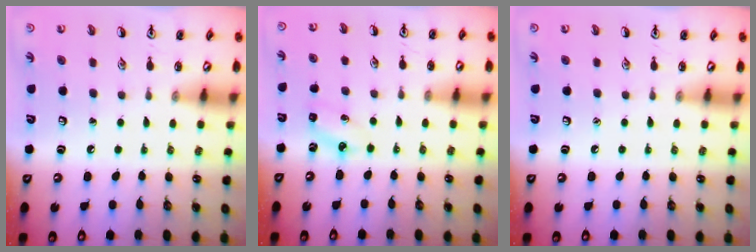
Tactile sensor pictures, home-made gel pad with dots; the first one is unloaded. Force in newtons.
{"total": 5.0, "press": 4.8, "slide": 1.6}
{"total": 0.0}